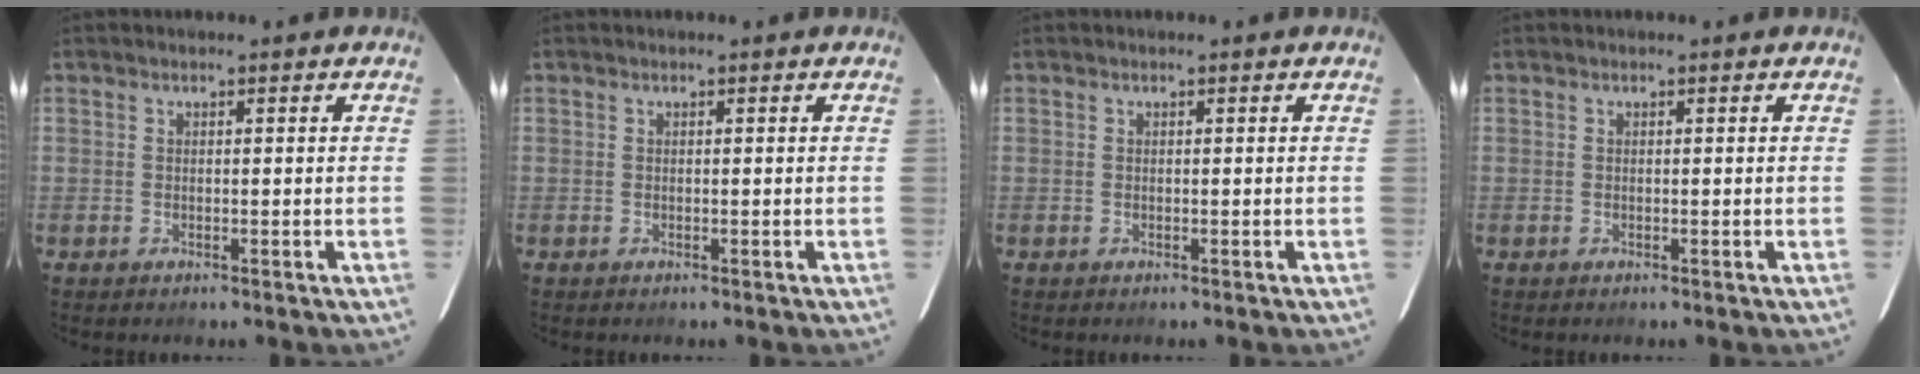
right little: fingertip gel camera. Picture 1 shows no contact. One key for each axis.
{"total": 0.0}
{"total": 0.0}
{"total": 0.0}